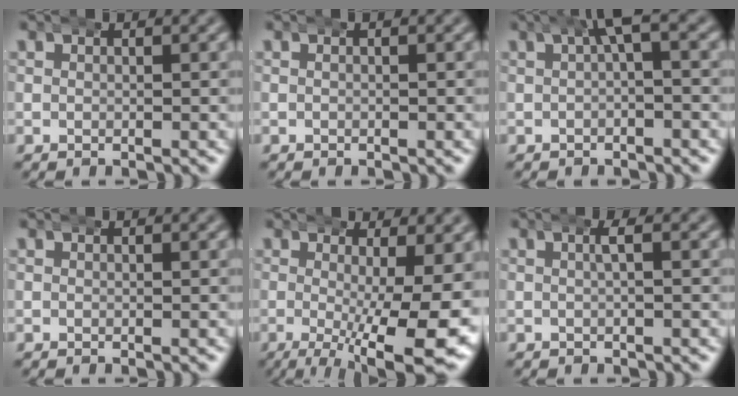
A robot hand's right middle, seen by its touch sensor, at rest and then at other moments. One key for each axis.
{"total": 0.0}
{"total": 2.1, "fx": 0.6, "fy": 0.2, "fz": 2.0, "tx": -0.028, "ty": 0.005, "tz": 0.008}
{"total": 0.0}
{"total": 8.4, "fx": -2.7, "fy": 2.5, "fz": 7.6, "tx": -0.106, "ty": -0.039, "tz": -0.029}
{"total": 0.8, "fx": 0.0, "fy": -0.1, "fz": 0.8, "tx": -0.015, "ty": 0.002, "tz": -0.002}